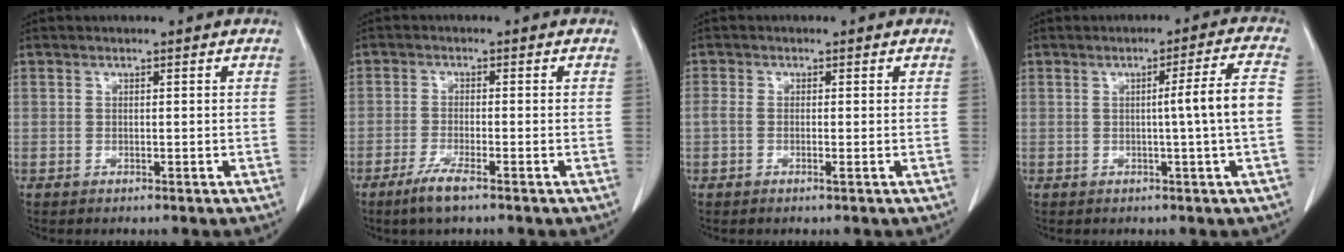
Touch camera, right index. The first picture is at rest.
{"total": 4.1, "force": [-2.7, 0.2, 3.0], "torque": [-0.066, -0.010, -0.053]}
{"total": 1.7, "force": [-0.5, 0.5, 1.5], "torque": [-0.033, -0.001, -0.008]}
{"total": 6.2, "force": [-0.5, -1.3, 6.1], "torque": [-0.086, 0.004, -0.006]}